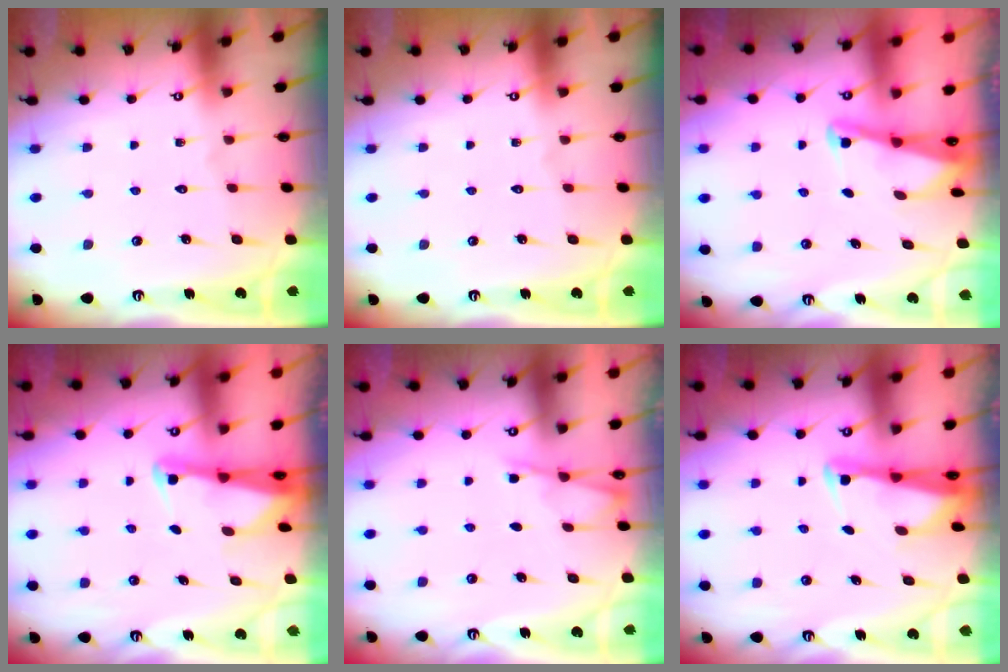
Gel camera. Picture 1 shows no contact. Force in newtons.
{"total": 0.0}
{"total": 2.2, "press": 2.2, "slide": 0.3}
{"total": 2.4, "press": 2.4, "slide": 0.3}
{"total": 4.2, "press": 4.2, "slide": 0.4}
{"total": 2.6, "press": 2.5, "slide": 0.6}